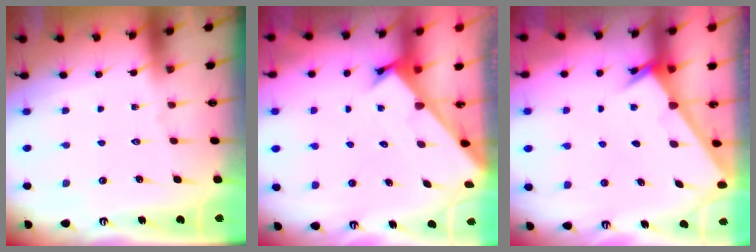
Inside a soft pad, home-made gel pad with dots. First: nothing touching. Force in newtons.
{"total": 2.5, "press": 2.5, "slide": 0.2}
{"total": 2.3, "press": 2.3, "slide": 0.2}